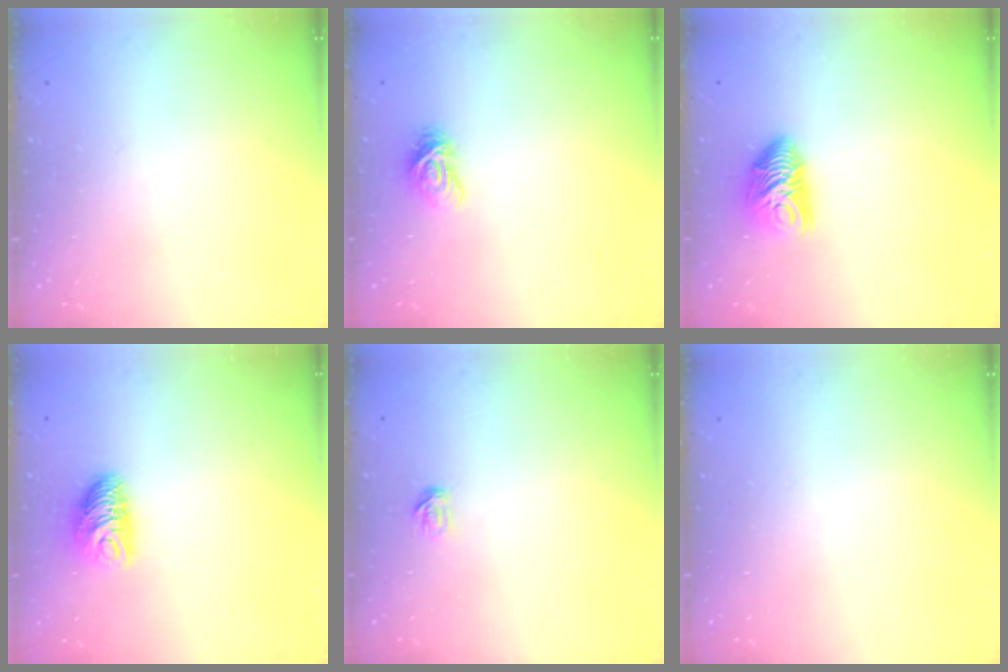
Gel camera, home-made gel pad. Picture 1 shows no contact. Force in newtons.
{"total": 5.0, "press": 4.9, "slide": 0.7}
{"total": 10.2, "press": 10.2, "slide": 0.6}
{"total": 8.6, "press": 8.6, "slide": 0.1}
{"total": 2.3, "press": 2.3, "slide": 0.1}
{"total": 0.0}